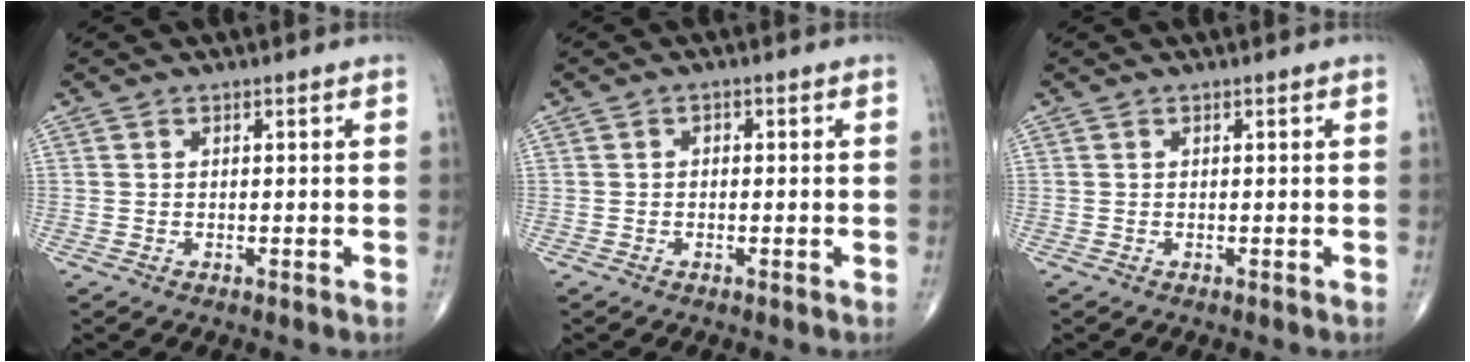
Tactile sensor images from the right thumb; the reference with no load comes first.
{"total": 0.8, "force": [-0.2, 0.6, 0.4], "torque": [0.002, 0.004, -0.009]}
{"total": 0.0}